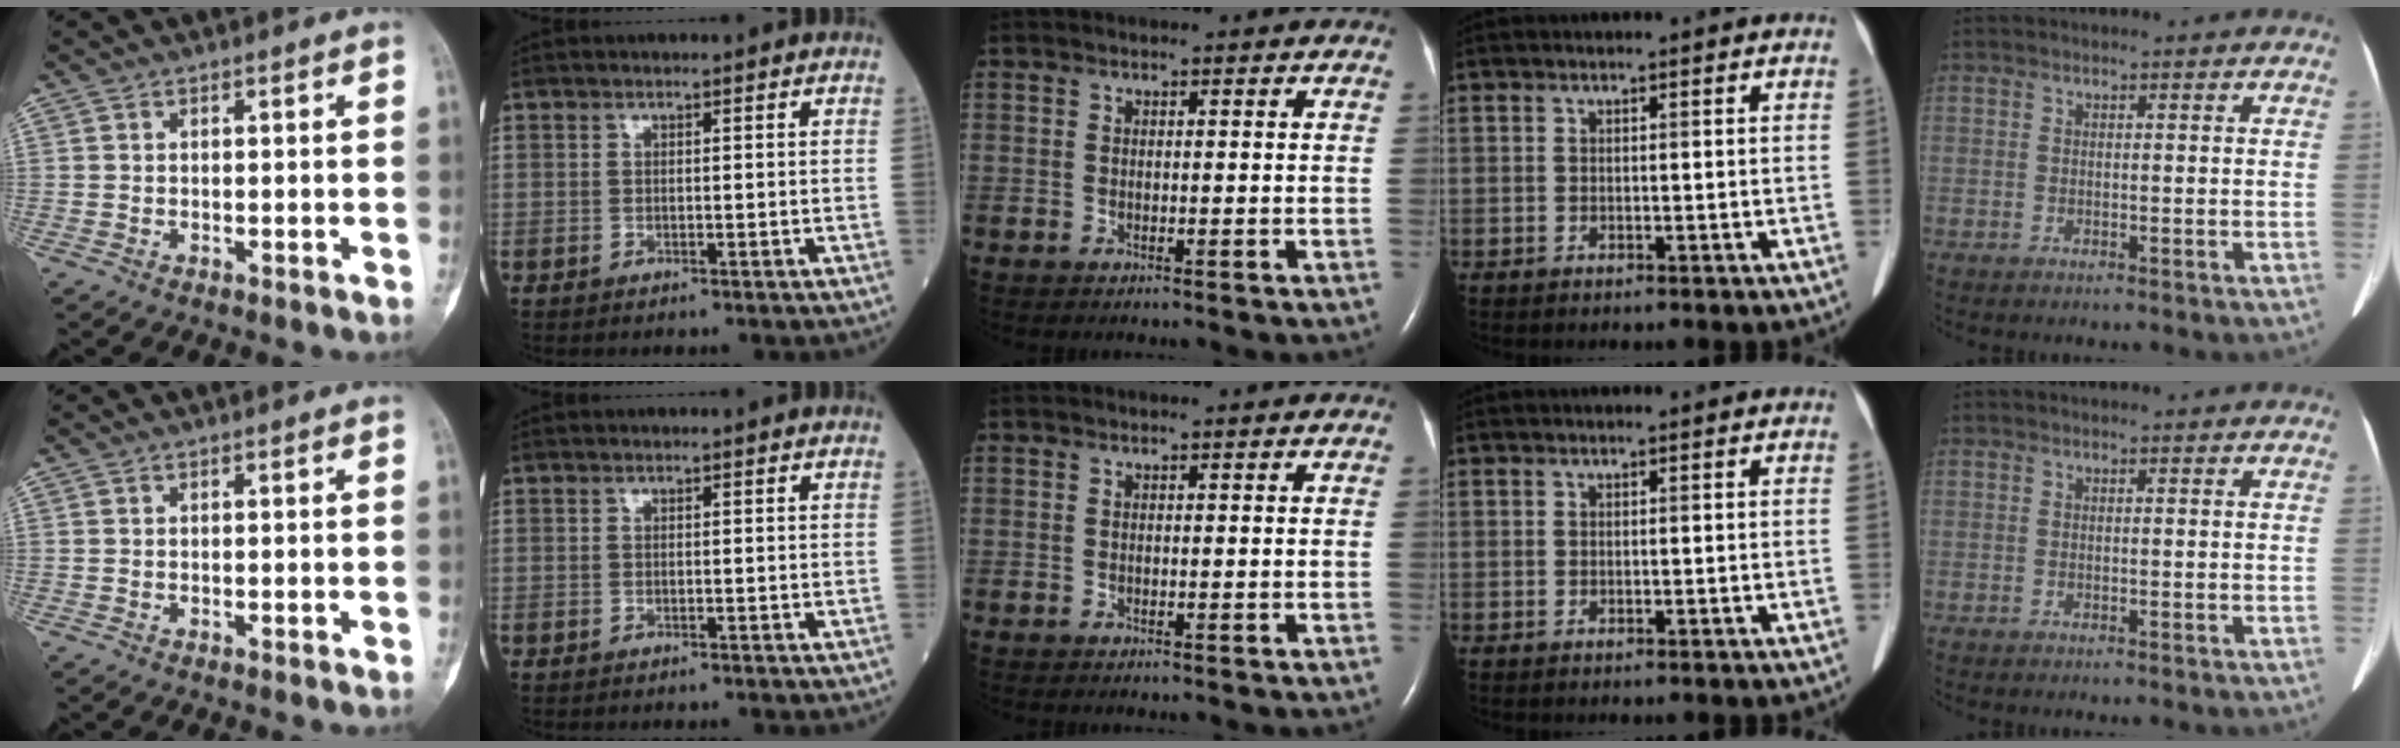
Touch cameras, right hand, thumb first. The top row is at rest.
{}